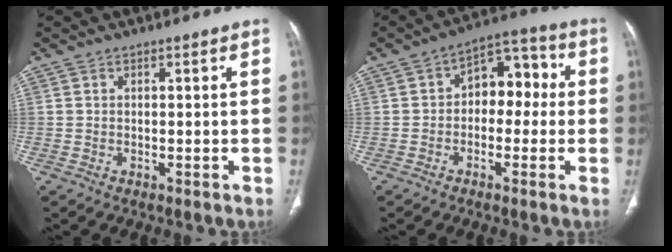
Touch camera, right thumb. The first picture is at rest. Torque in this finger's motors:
{"motor_torque": [0.39, -0.15, 0.11, 0.22, 0.13]}